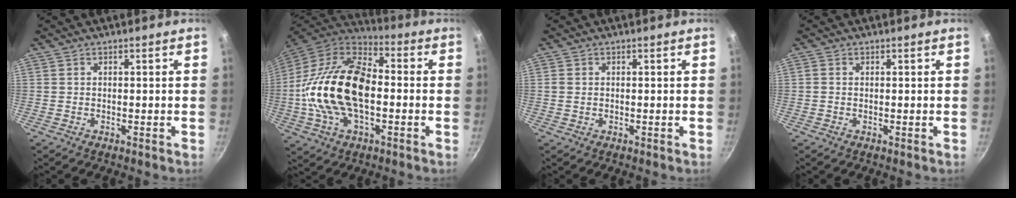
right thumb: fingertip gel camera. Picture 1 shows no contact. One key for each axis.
{"total": 22.6, "fx": -1.5, "fy": 13.2, "fz": 18.3, "tx": -0.333, "ty": 0.036, "tz": -0.036}
{"total": 1.1, "fx": 0.1, "fy": 0.9, "fz": 0.5, "tx": -0.010, "ty": 0.002, "tz": 0.000}
{"total": 0.6, "fx": 0.0, "fy": 0.5, "fz": 0.3, "tx": -0.008, "ty": 0.003, "tz": -0.002}